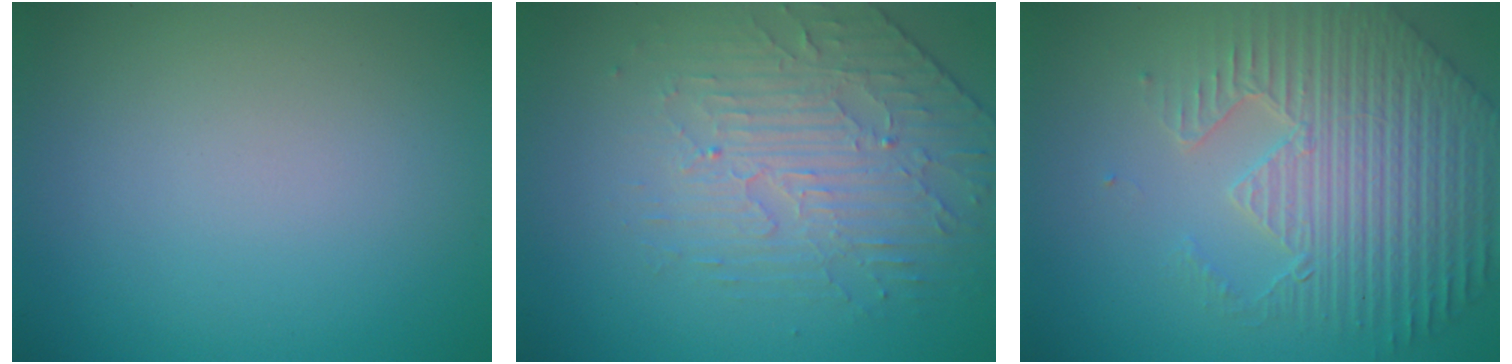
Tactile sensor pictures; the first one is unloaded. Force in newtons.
{"total": 4.4, "press": 3.4, "slide": 2.7}
{"total": 6.6, "press": 5.3, "slide": 4.0}